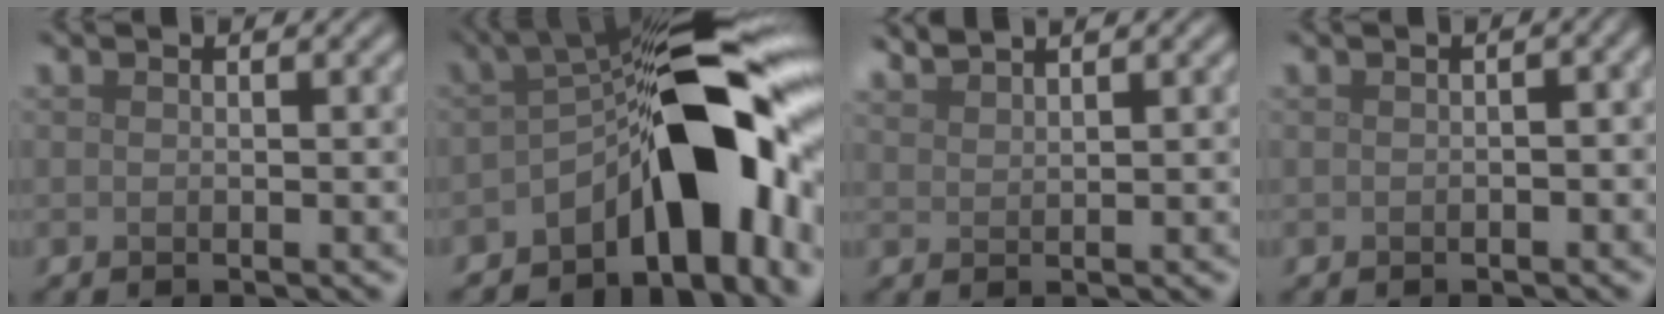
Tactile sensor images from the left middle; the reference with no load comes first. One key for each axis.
{"total": 13.5, "fx": -4.1, "fy": 6.4, "fz": 11.1, "tx": -0.132, "ty": 0.009, "tz": -0.072}
{"total": 1.9, "fx": 1.8, "fy": 0.2, "fz": 0.5, "tx": -0.002, "ty": 0.005, "tz": 0.036}
{"total": 1.5, "fx": -0.3, "fy": 0.5, "fz": 1.4, "tx": -0.016, "ty": 0.001, "tz": -0.002}